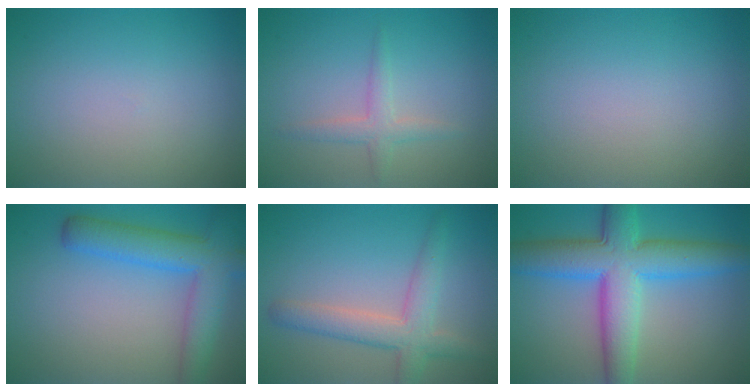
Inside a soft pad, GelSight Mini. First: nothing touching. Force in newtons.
{"total": 1.9, "press": 1.9, "slide": 0.1}
{"total": 0.0}
{"total": 6.0, "press": 6.0, "slide": 0.3}
{"total": 4.1, "press": 4.1, "slide": 0.2}
{"total": 9.2, "press": 9.2, "slide": 0.1}